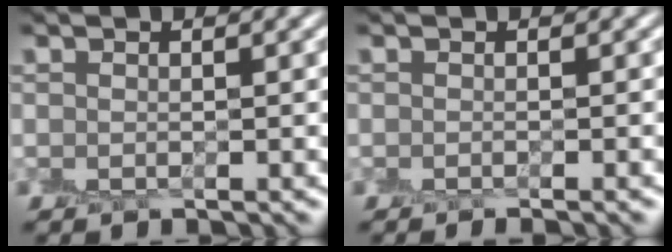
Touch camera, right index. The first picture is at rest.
{"total": 0.9, "force": [-0.7, -0.2, 0.6], "torque": [0.000, -0.007, -0.009]}